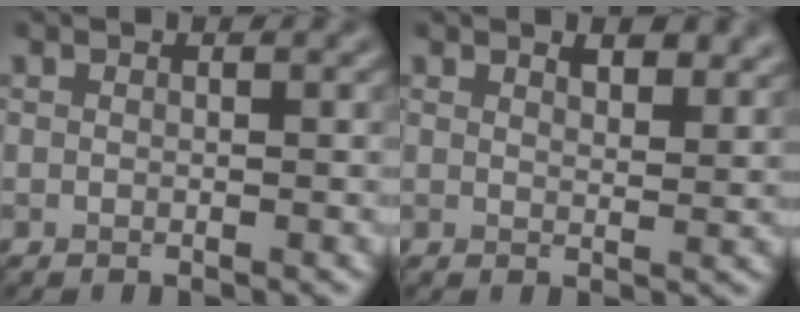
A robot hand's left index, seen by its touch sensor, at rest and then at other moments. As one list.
[{"total": 2.6, "force": [1.9, 0.9, 1.5], "torque": [-0.024, -0.005, 0.031]}]